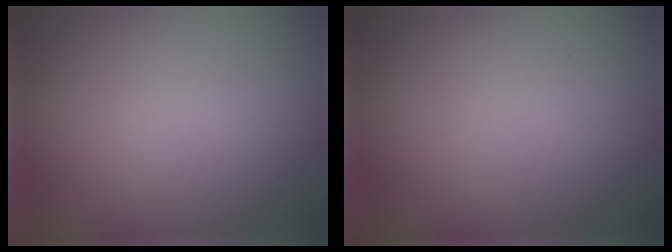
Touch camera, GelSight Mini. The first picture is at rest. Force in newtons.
{"total": 0.0}